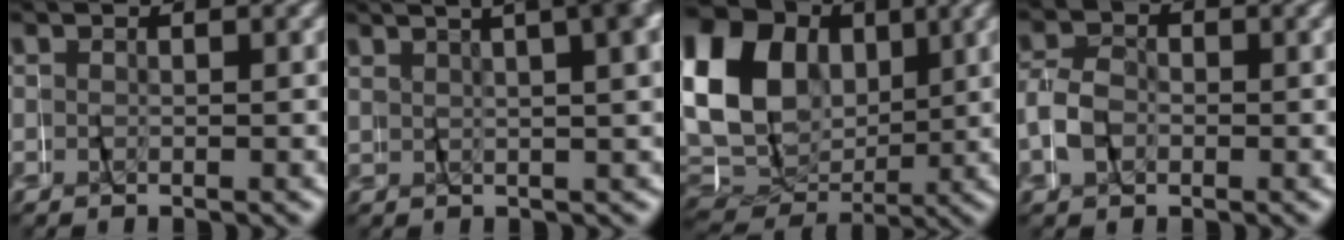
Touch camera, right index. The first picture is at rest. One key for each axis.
{"total": 10.8, "fx": 5.0, "fy": 4.8, "fz": 8.3, "tx": -0.092, "ty": 0.049, "tz": 0.062}
{"total": 15.5, "fx": 3.2, "fy": 12.6, "fz": 8.4, "tx": -0.181, "ty": -0.002, "tz": 0.055}
{"total": 2.8, "fx": -0.8, "fy": 2.5, "fz": 1.1, "tx": -0.026, "ty": 0.010, "tz": -0.022}